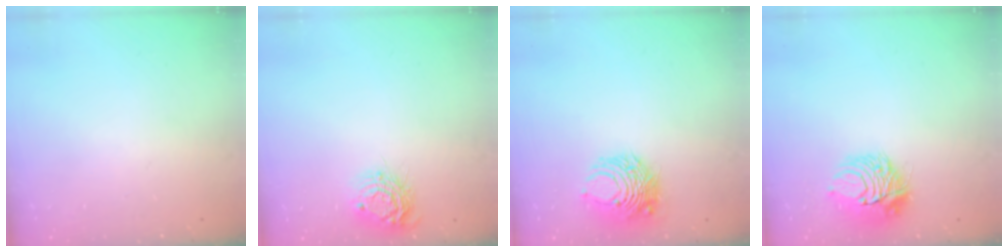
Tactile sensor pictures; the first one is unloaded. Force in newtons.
{"total": 10.2, "press": 10.2, "slide": 0.6}
{"total": 8.5, "press": 8.5, "slide": 0.4}
{"total": 10.0, "press": 10.0, "slide": 0.2}